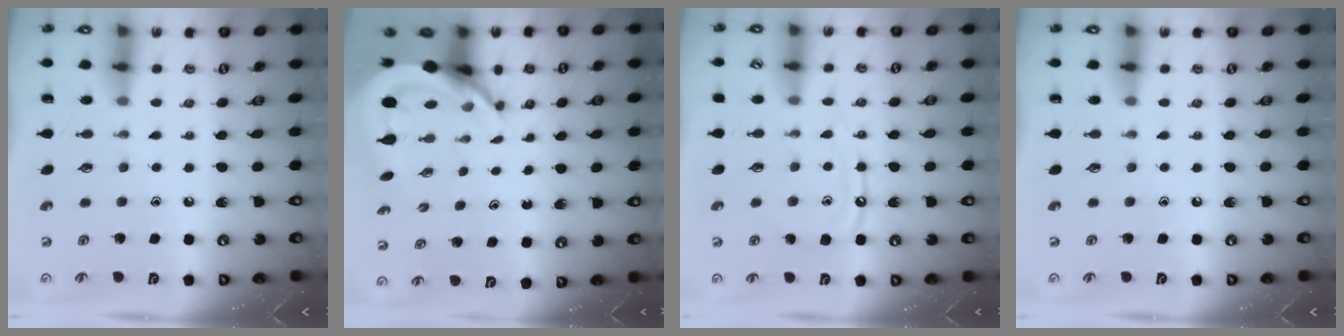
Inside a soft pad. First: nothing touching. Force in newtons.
{"total": 8.9, "press": 8.8, "slide": 1.3}
{"total": 9.5, "press": 9.5, "slide": 1.0}
{"total": 0.0}